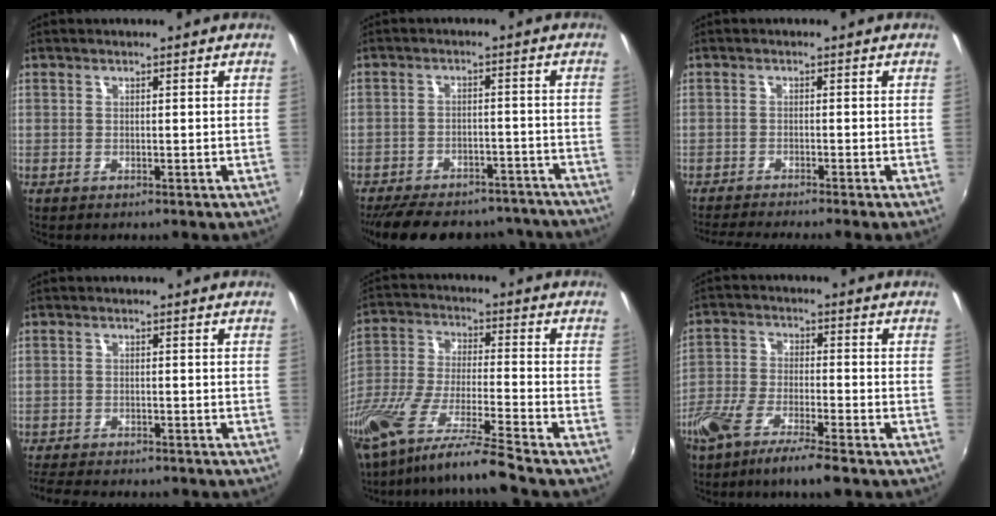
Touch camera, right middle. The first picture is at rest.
{"total": 22.5, "force": [-19.3, 8.0, 8.3], "torque": [-0.178, 0.016, -0.241]}
{"total": 6.0, "force": [-5.3, -1.2, 2.5], "torque": [-0.065, -0.014, -0.088]}
{"total": 8.6, "force": [-7.7, 1.8, 3.4], "torque": [-0.086, -0.019, -0.120]}
{"total": 15.4, "force": [-12.7, -1.3, 8.5], "torque": [-0.163, -0.029, -0.239]}
{"total": 8.8, "force": [-6.4, 1.1, 6.0], "torque": [-0.134, -0.012, -0.125]}